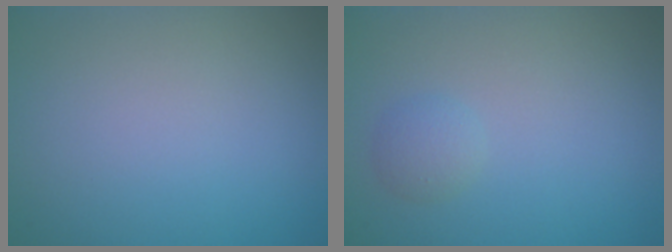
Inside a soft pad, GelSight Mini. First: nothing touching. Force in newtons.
{"total": 1.3, "press": 1.3, "slide": 0.1}